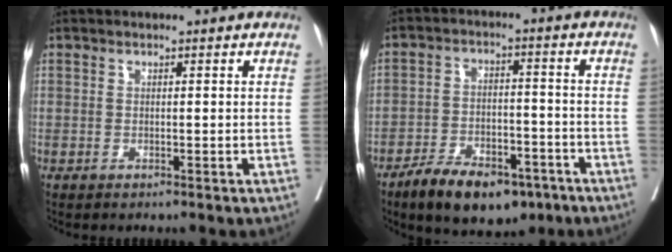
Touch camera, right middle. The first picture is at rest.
{"total": 11.8, "force": [-8.3, 5.0, 6.8], "torque": [-0.103, -0.002, -0.132]}